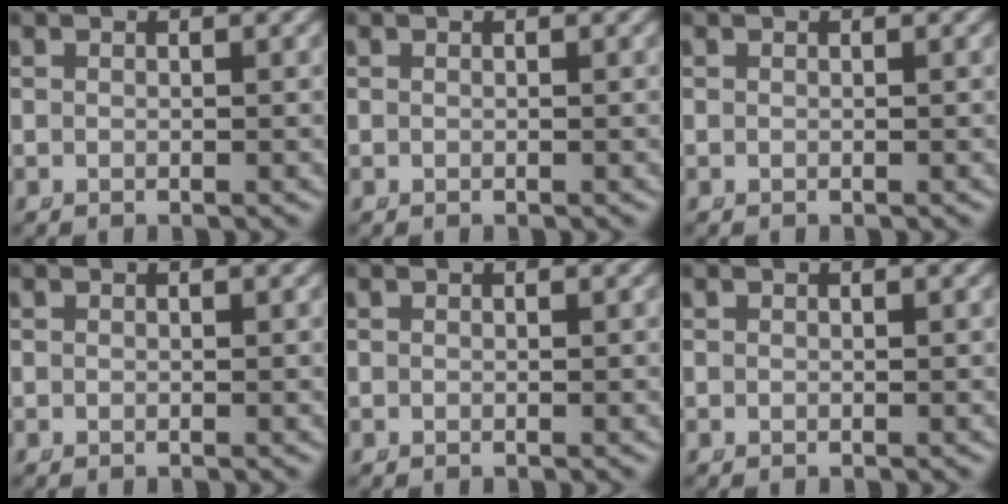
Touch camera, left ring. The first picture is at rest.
{"total": 0.0}
{"total": 0.0}
{"total": 0.0}
{"total": 0.0}
{"total": 0.0}